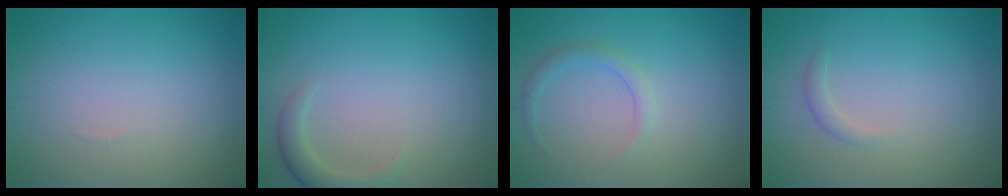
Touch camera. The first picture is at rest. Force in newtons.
{"total": 2.0, "press": 2.0, "slide": 0.2}
{"total": 1.4, "press": 1.4, "slide": 0.2}
{"total": 0.9, "press": 0.9, "slide": 0.1}